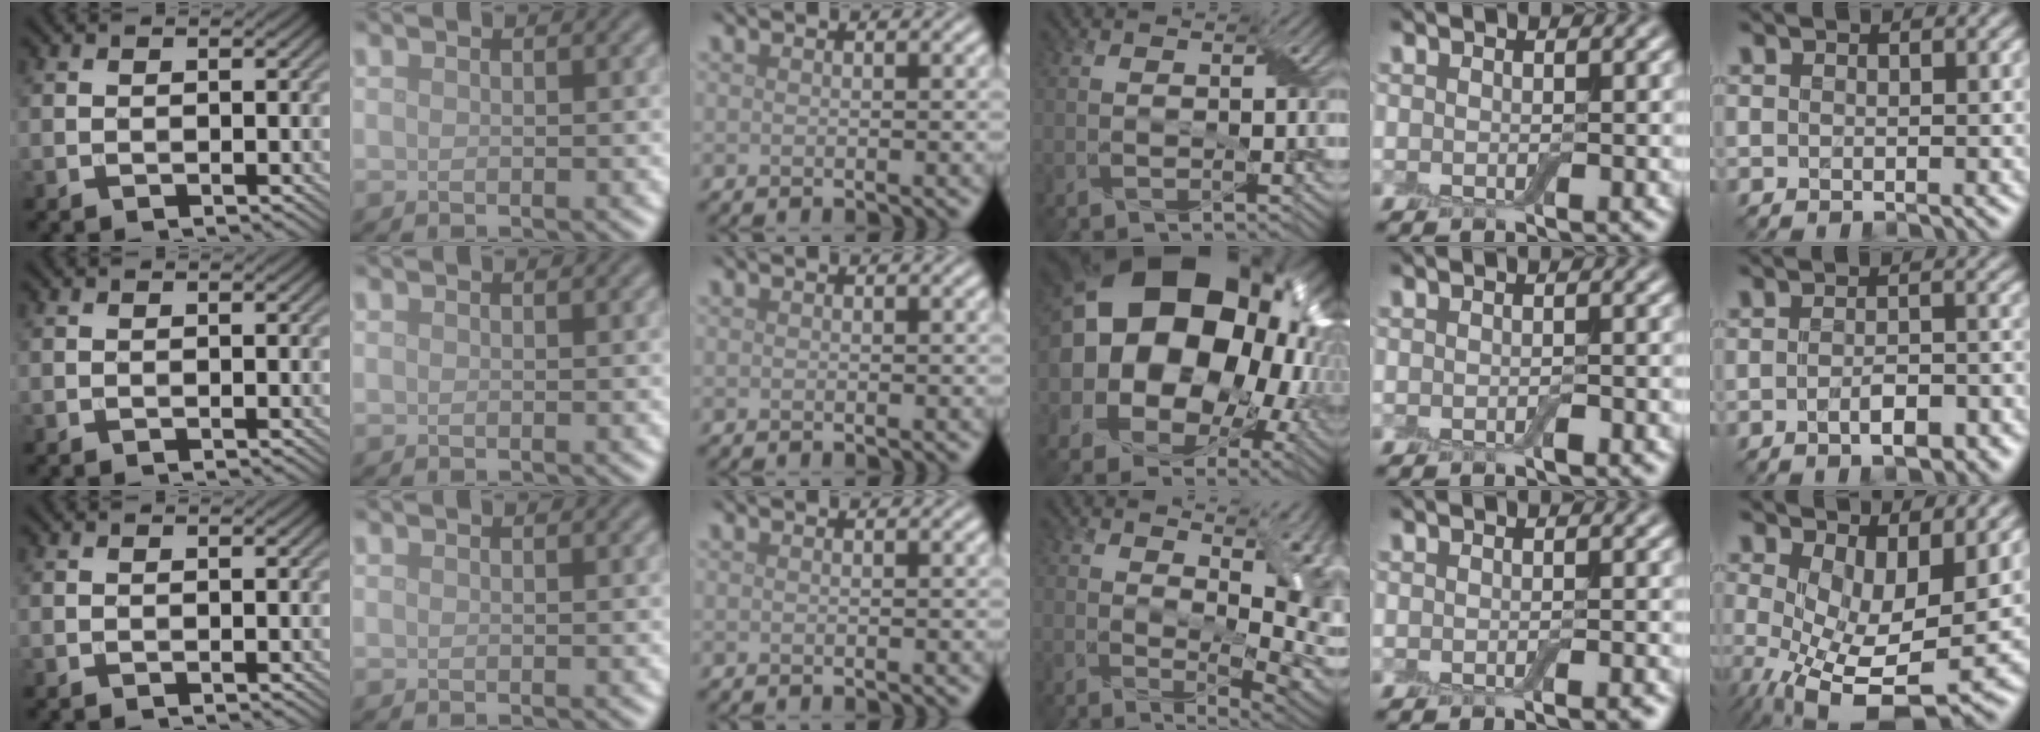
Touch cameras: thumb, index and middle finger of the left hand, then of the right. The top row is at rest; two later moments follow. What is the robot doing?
{"motion": "peel", "object": "aluminum foil"}